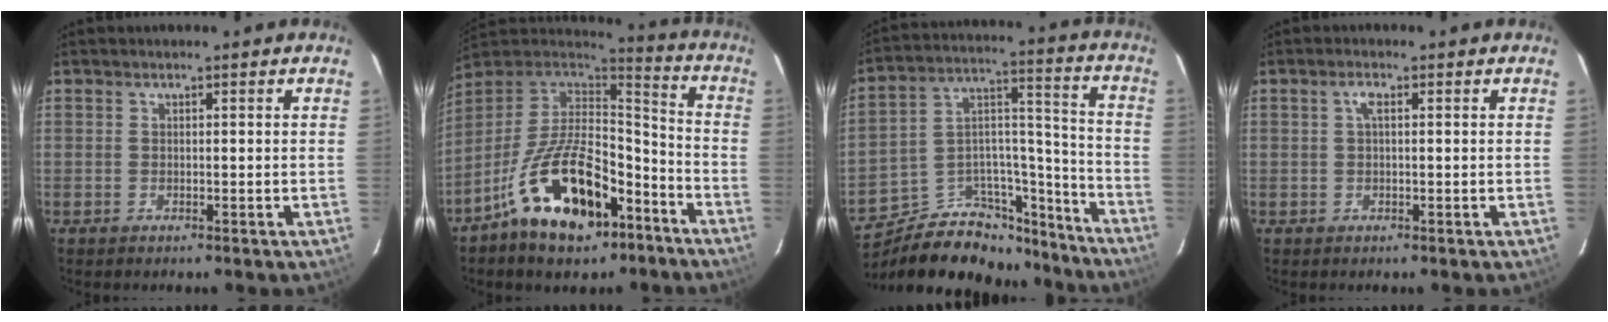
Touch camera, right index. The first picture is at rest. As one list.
[{"total": 19.9, "force": [-10.6, 9.8, 13.8], "torque": [-0.264, 0.002, -0.169]}, {"total": 21.8, "force": [-16.8, 11.0, 8.5], "torque": [-0.157, 0.080, -0.237]}, {"total": 1.6, "force": [0.3, 0.5, 1.5], "torque": [-0.031, 0.006, 0.004]}]